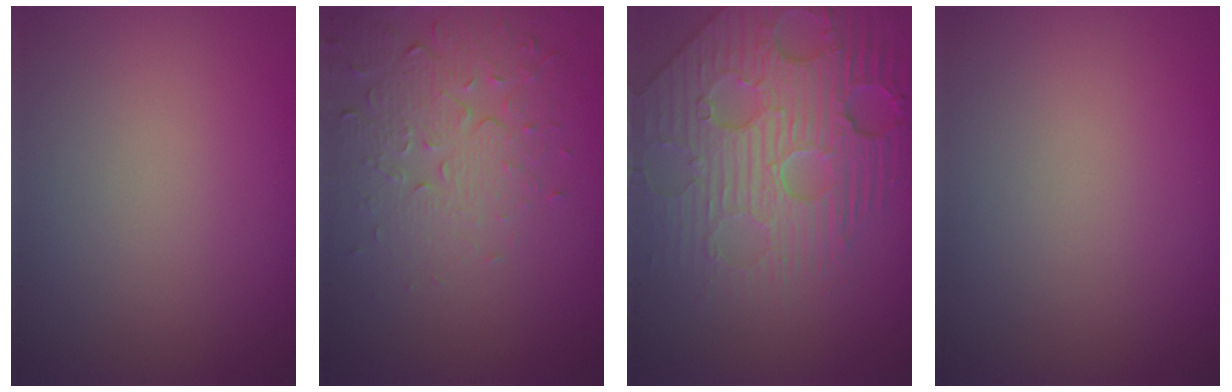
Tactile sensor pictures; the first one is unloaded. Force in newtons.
{"total": 5.0, "press": 3.6, "slide": 3.4}
{"total": 7.2, "press": 5.7, "slide": 4.5}
{"total": 0.0}